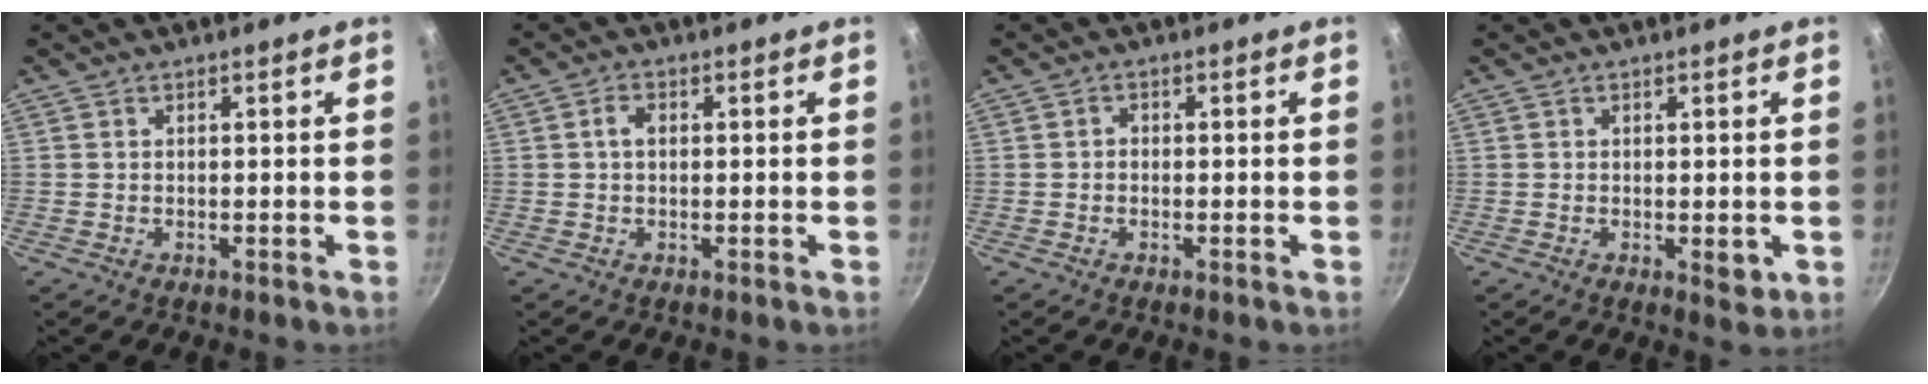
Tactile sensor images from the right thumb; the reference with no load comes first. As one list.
[{"total": 2.4, "force": [0.3, 1.6, 1.8], "torque": [-0.025, 0.006, 0.003]}, {"total": 1.1, "force": [-0.2, 0.9, 0.6], "torque": [-0.008, 0.005, -0.006]}, {"total": 2.5, "force": [-0.3, 1.1, 2.3], "torque": [-0.033, -0.009, -0.002]}]